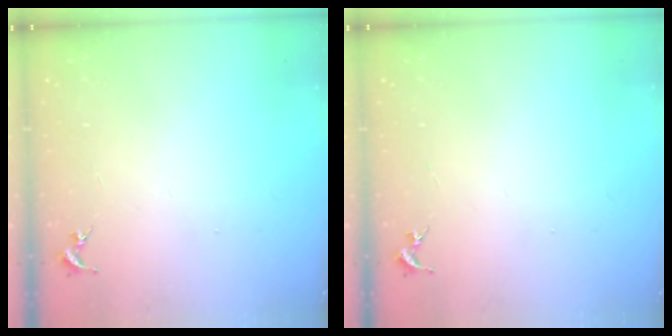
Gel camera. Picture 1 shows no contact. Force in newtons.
{"total": 0.0}